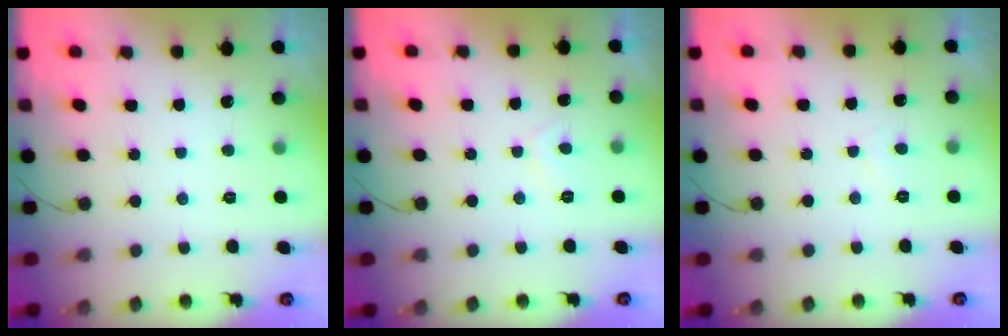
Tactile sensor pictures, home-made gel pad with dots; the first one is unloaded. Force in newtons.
{"total": 2.2, "press": 2.1, "slide": 0.5}
{"total": 1.8, "press": 1.8, "slide": 0.3}